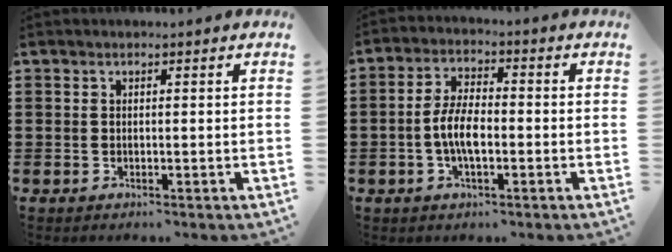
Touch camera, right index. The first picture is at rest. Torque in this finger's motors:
{"motor_torque": [1.82, 0.32, 0.76, 0.17]}